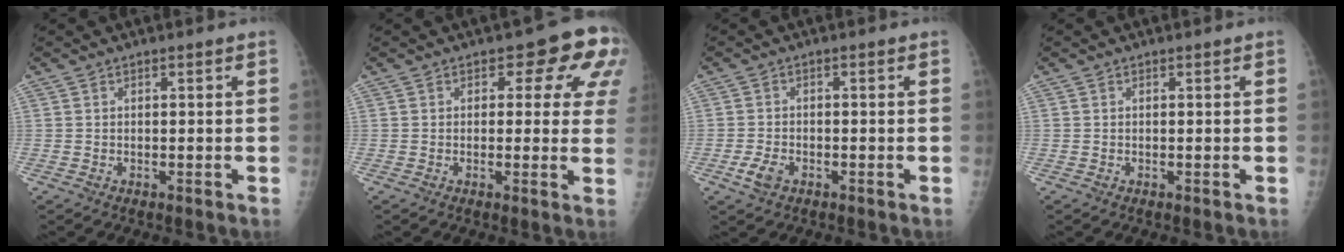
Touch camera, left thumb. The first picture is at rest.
{"total": 9.8, "force": [3.7, 5.2, 7.4], "torque": [-0.028, -0.004, 0.032]}
{"total": 3.3, "force": [-1.8, 2.0, 1.8], "torque": [-0.037, 0.003, -0.031]}
{"total": 0.0}